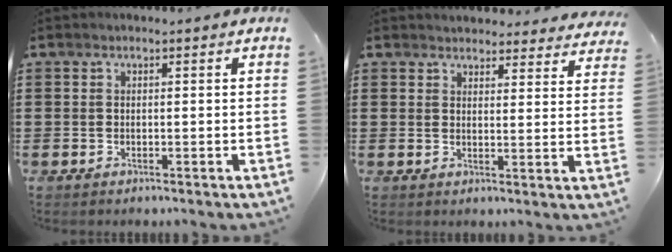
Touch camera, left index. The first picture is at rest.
{"total": 3.4, "force": [3.4, 0.3, 0.1], "torque": [-0.006, -0.016, 0.061]}